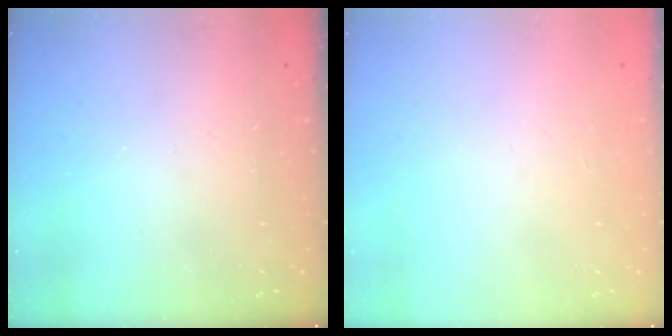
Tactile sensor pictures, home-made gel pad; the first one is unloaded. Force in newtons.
{"total": 0.0}